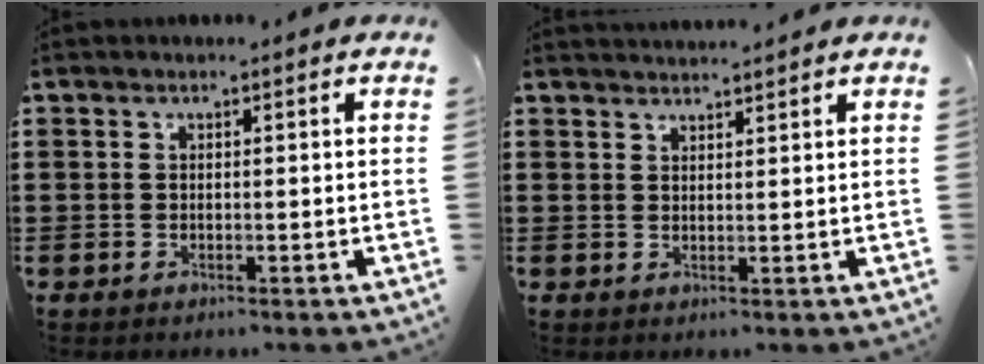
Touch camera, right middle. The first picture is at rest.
{"total": 1.9, "force": [1.9, -0.1, -0.1], "torque": [-0.002, 0.002, 0.037]}